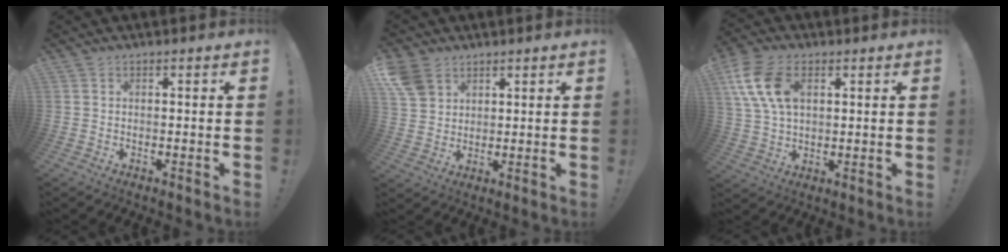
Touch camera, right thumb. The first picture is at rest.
{"total": 8.1, "force": [4.7, 5.7, 3.3], "torque": [-0.070, -0.020, 0.096]}
{"total": 14.2, "force": [4.7, 9.0, 9.9], "torque": [-0.197, 0.004, 0.091]}